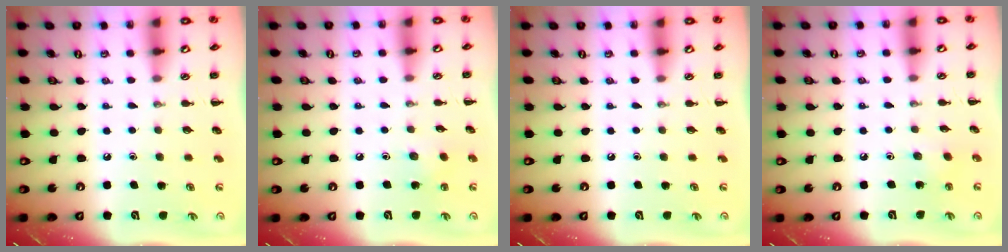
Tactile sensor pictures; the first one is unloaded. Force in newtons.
{"total": 5.1, "press": 4.8, "slide": 1.6}
{"total": 0.0}
{"total": 2.6, "press": 2.5, "slide": 0.7}